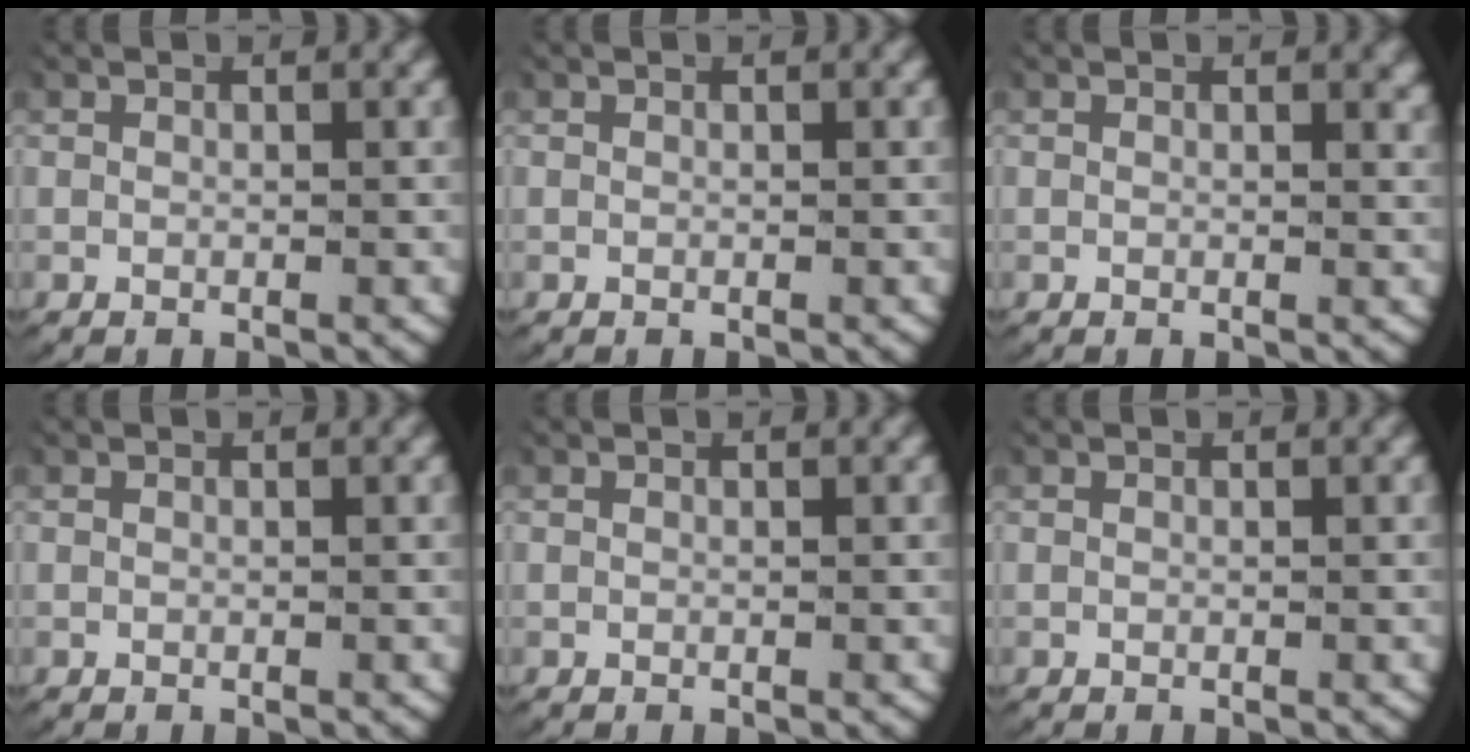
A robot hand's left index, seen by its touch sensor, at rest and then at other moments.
{"total": 0.0}
{"total": 0.7, "force": [0.6, 0.1, 0.2], "torque": [-0.005, -0.003, 0.009]}
{"total": 0.0}
{"total": 0.0}
{"total": 0.0}